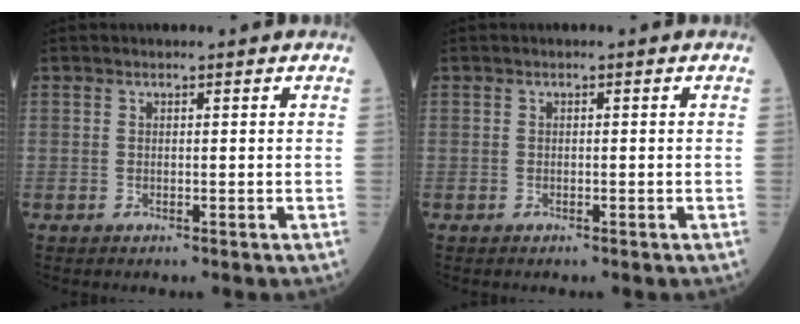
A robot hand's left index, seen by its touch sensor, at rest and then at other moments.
{"total": 0.0}